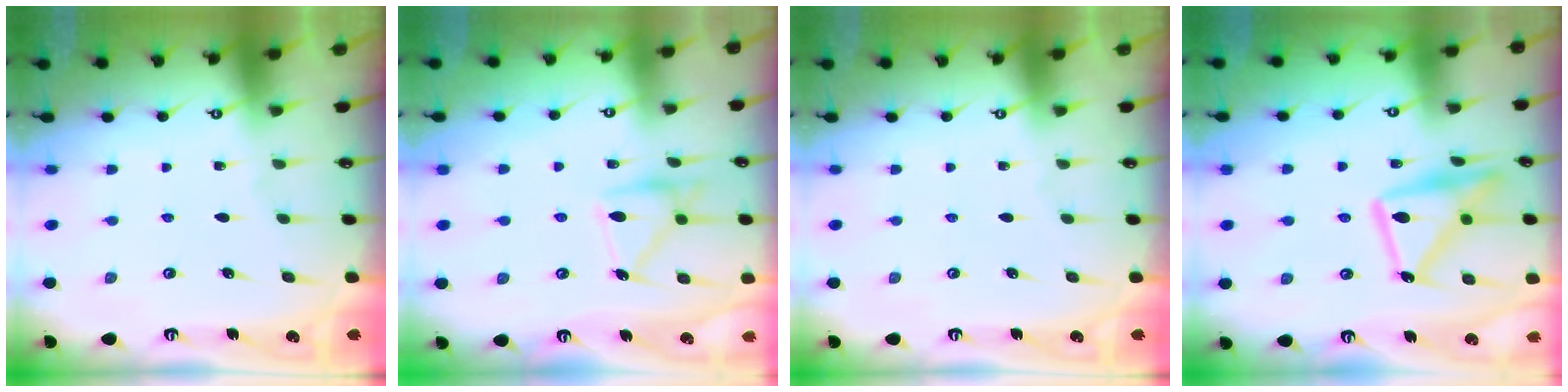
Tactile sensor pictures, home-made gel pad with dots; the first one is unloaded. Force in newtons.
{"total": 15.5, "press": 15.4, "slide": 0.9}
{"total": 0.0}
{"total": 16.6, "press": 16.5, "slide": 1.1}